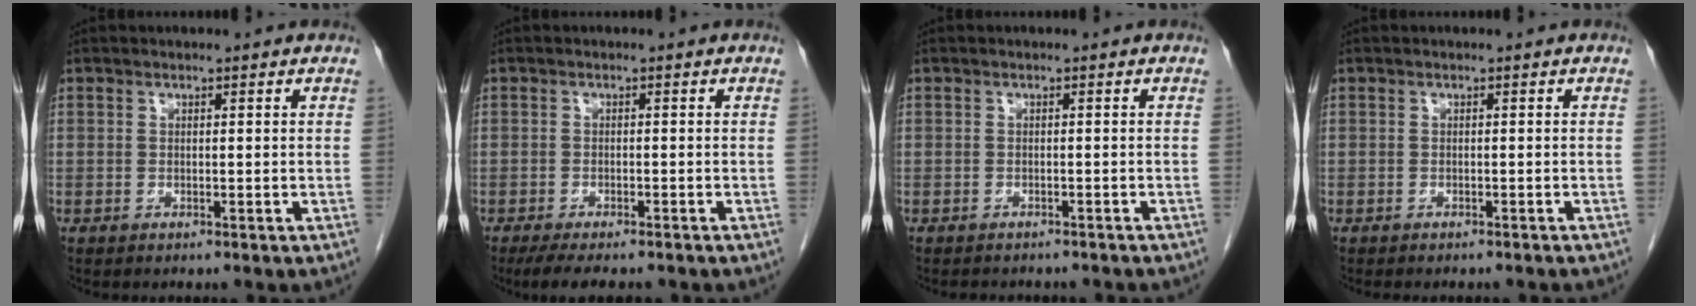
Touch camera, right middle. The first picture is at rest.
{"total": 6.9, "force": [-5.6, 1.6, 3.7], "torque": [-0.053, -0.012, -0.084]}
{"total": 6.4, "force": [-5.7, 1.9, 2.4], "torque": [-0.030, -0.002, -0.062]}
{"total": 6.0, "force": [-5.4, 1.0, 2.5], "torque": [-0.029, -0.011, -0.059]}